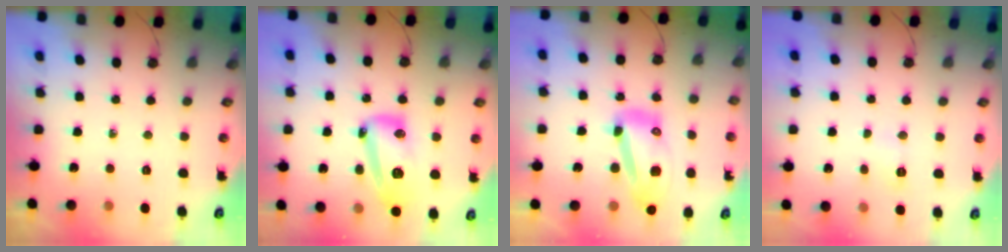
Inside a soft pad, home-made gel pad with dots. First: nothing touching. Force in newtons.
{"total": 13.8, "press": 13.7, "slide": 1.4}
{"total": 13.6, "press": 13.5, "slide": 1.4}
{"total": 4.5, "press": 4.4, "slide": 0.5}